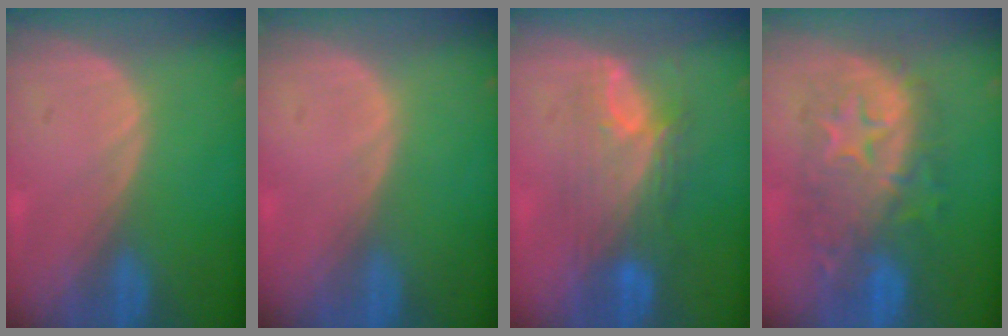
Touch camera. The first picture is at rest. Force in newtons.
{"total": 0.0}
{"total": 7.3, "press": 7.2, "slide": 1.4}
{"total": 9.9, "press": 9.9, "slide": 0.5}